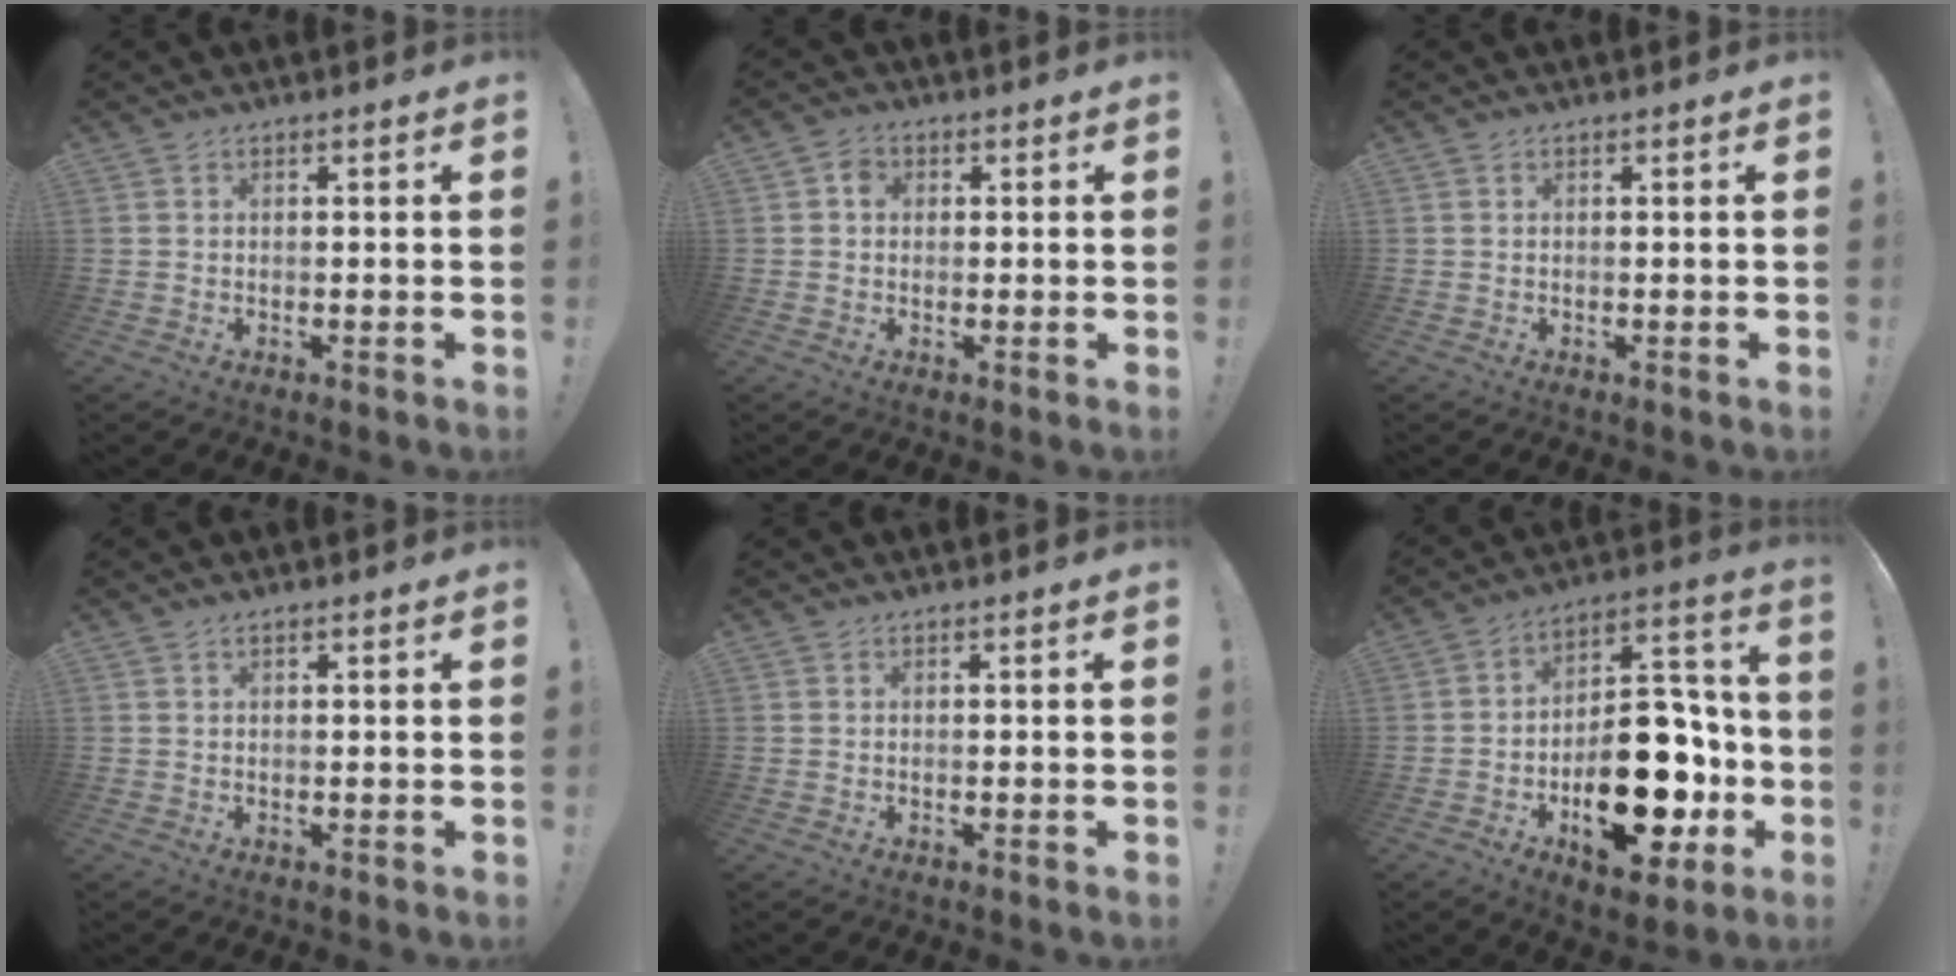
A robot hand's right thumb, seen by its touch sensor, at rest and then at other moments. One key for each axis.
{"total": 3.1, "fx": 0.1, "fy": 2.6, "fz": 1.8, "tx": -0.029, "ty": 0.008, "tz": 0.001}
{"total": 0.0}
{"total": 0.5, "fx": 0.4, "fy": 0.1, "fz": 0.3, "tx": -0.005, "ty": 0.001, "tz": 0.007}
{"total": 0.0}
{"total": 24.2, "fx": -8.2, "fy": 13.6, "fz": 18.2, "tx": -0.244, "ty": 0.059, "tz": -0.109}